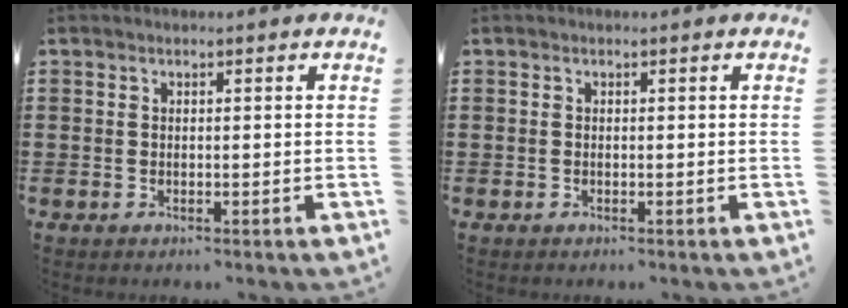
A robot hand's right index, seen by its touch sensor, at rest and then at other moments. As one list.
[{"total": 0.0}]